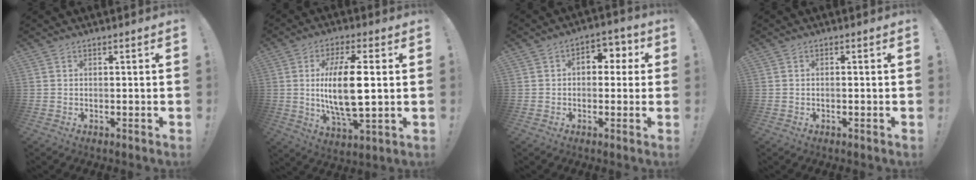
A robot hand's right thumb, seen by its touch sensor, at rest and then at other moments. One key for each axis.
{"total": 15.1, "fx": 1.0, "fy": 5.2, "fz": 14.2, "tx": -0.288, "ty": -0.012, "tz": 0.005}
{"total": 6.4, "fx": 1.0, "fy": 4.7, "fz": 4.2, "tx": -0.050, "ty": 0.001, "tz": 0.014}
{"total": 0.6, "fx": -0.5, "fy": -0.1, "fz": 0.3, "tx": -0.012, "ty": 0.003, "tz": -0.007}